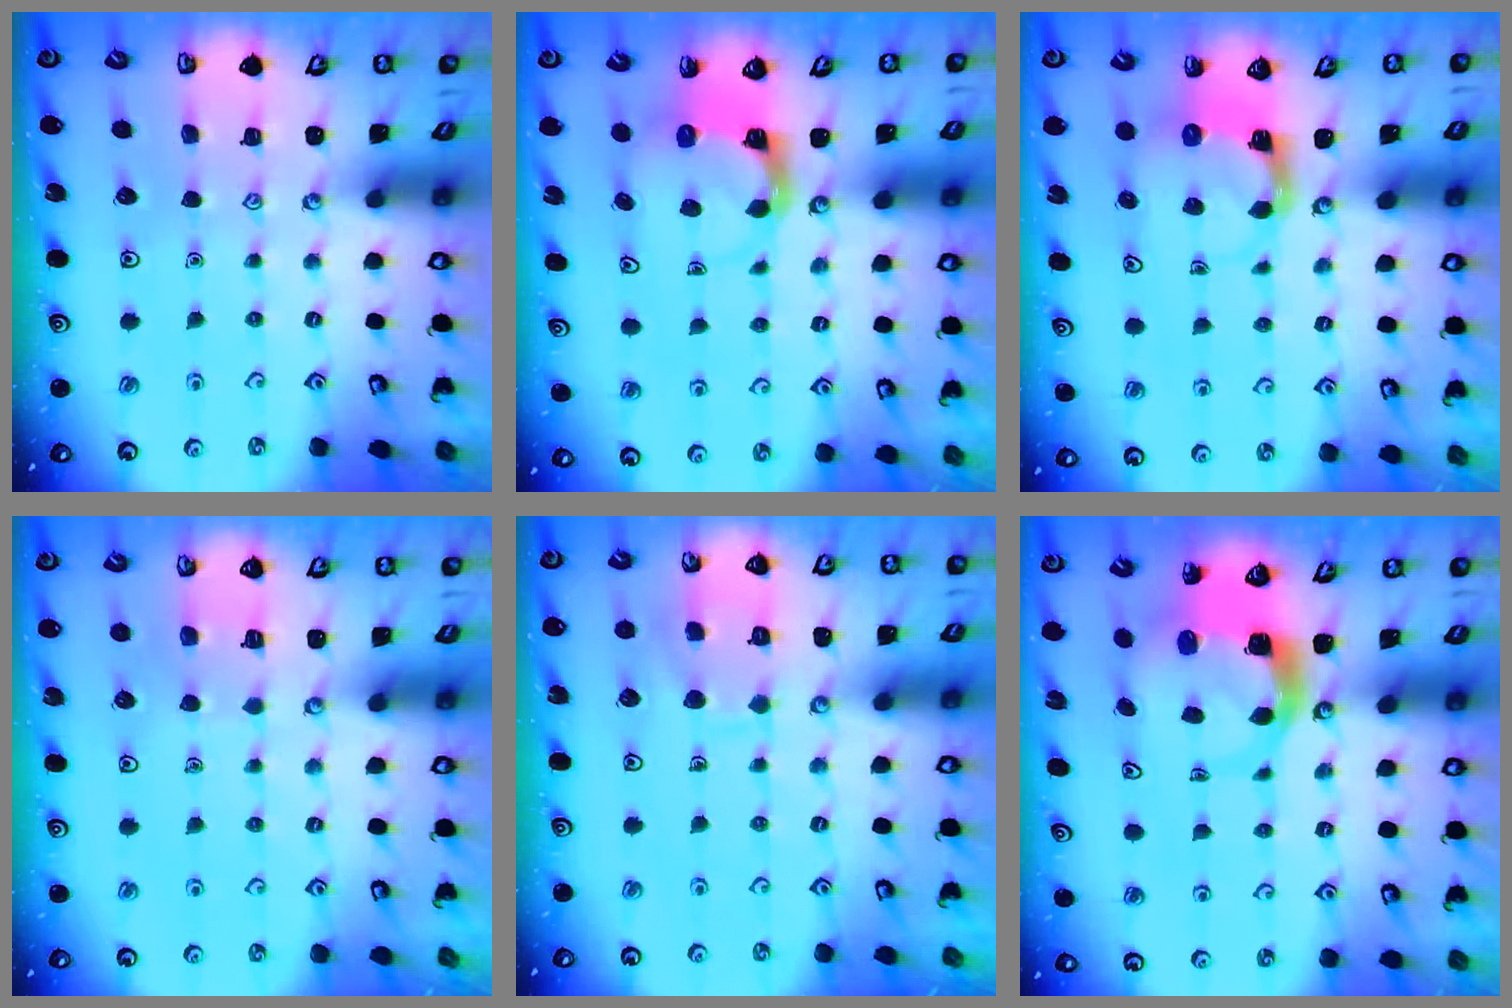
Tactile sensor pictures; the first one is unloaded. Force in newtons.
{"total": 4.0, "press": 4.0, "slide": 0.3}
{"total": 3.9, "press": 3.9, "slide": 0.7}
{"total": 3.9, "press": 3.8, "slide": 0.3}
{"total": 8.3, "press": 8.3, "slide": 0.4}
{"total": 6.2, "press": 6.1, "slide": 0.9}